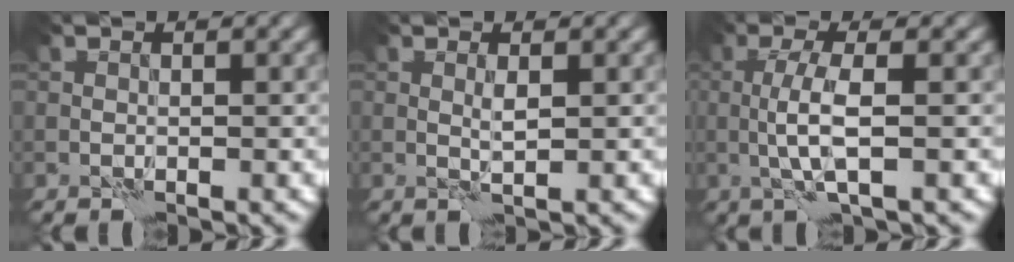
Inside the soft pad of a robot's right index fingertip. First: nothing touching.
{"total": 0.9, "force": [0.4, 0.0, 0.9], "torque": [-0.020, -0.001, 0.006]}
{"total": 3.6, "force": [-0.3, 0.6, 3.6], "torque": [-0.075, 0.004, -0.011]}